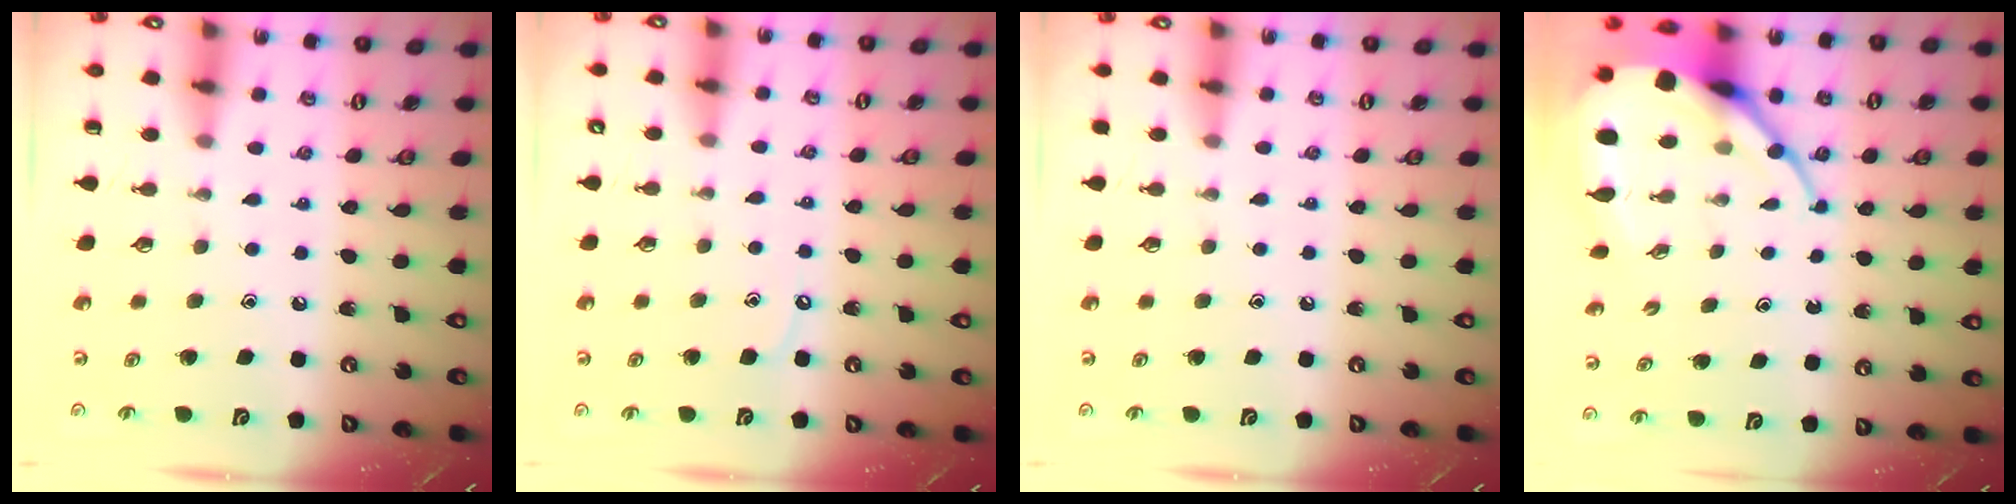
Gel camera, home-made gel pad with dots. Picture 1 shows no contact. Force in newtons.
{"total": 3.4, "press": 3.4, "slide": 0.5}
{"total": 2.3, "press": 2.2, "slide": 0.4}
{"total": 11.6, "press": 11.5, "slide": 1.2}